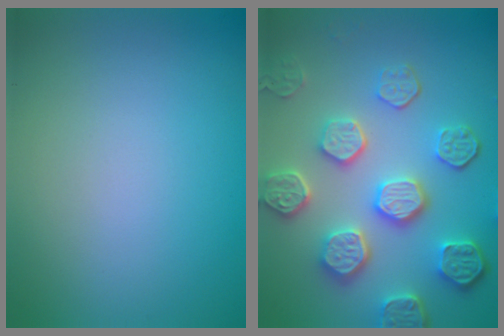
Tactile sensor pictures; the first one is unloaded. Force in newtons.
{"total": 6.9, "press": 5.6, "slide": 4.1}